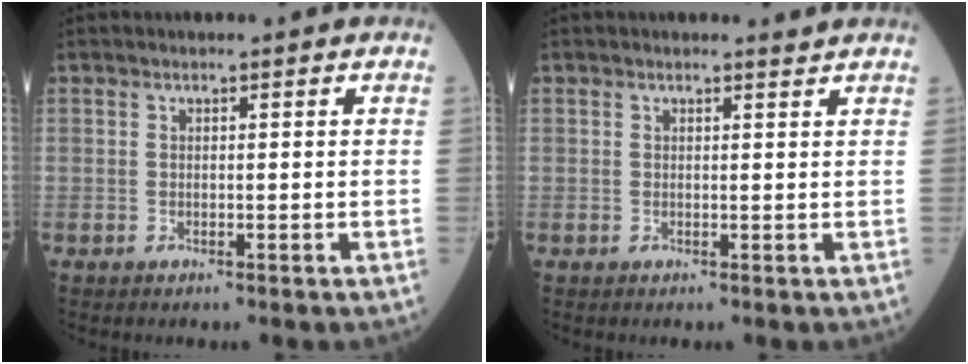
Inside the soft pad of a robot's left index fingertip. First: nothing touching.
{"total": 0.7, "force": [0.7, -0.3, -0.1], "torque": [-0.010, -0.012, 0.009]}